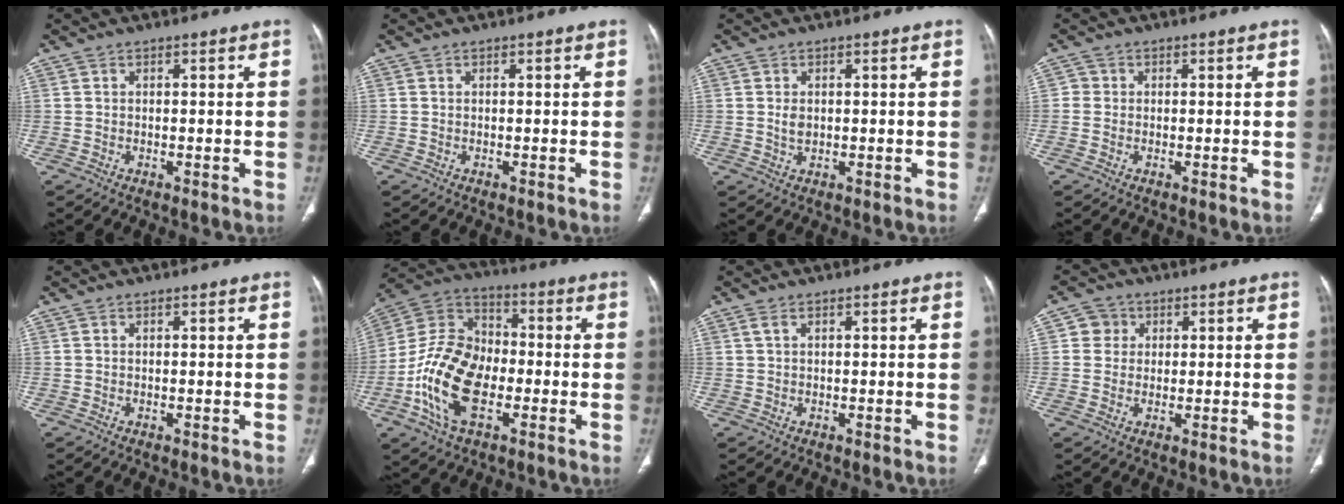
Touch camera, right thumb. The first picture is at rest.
{"total": 0.0}
{"total": 1.8, "force": [0.3, 1.3, 1.3], "torque": [-0.017, -0.001, 0.009]}
{"total": 1.3, "force": [-0.1, 1.2, 0.3], "torque": [0.002, 0.004, -0.005]}
{"total": 0.0}
{"total": 17.3, "force": [-4.8, 10.5, 12.9], "torque": [-0.238, 0.026, -0.095]}
{"total": 0.9, "force": [0.4, 0.4, 0.7], "torque": [-0.017, 0.011, 0.010]}
{"total": 3.8, "force": [1.0, 3.6, 0.7], "torque": [0.014, 0.001, 0.011]}